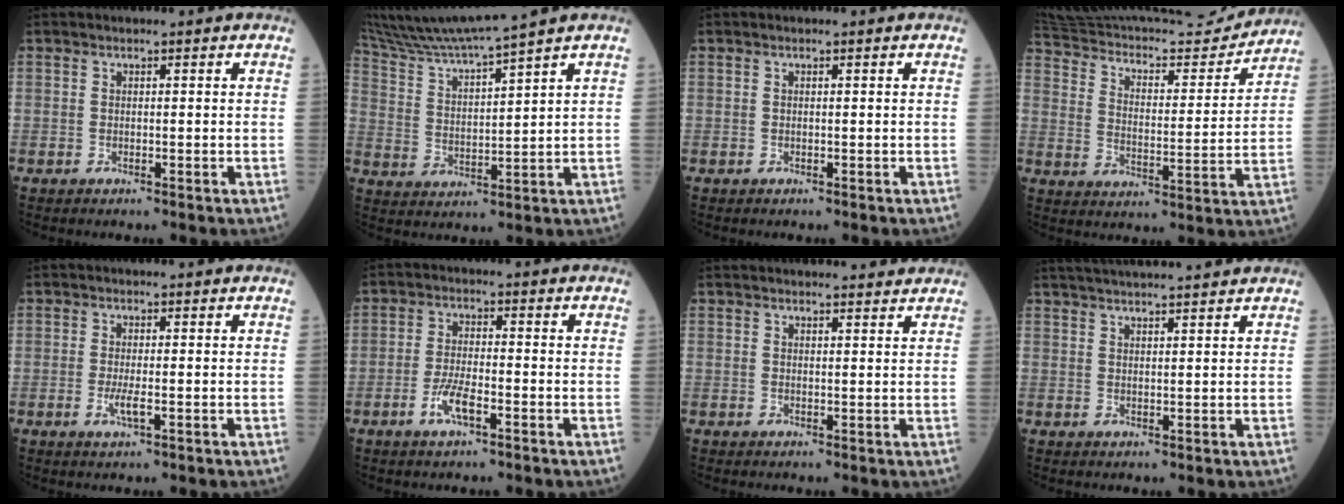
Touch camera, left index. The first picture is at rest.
{"total": 11.5, "force": [10.2, -2.0, 4.8], "torque": [-0.098, 0.008, 0.190]}
{"total": 0.0}
{"total": 23.2, "force": [22.0, 2.8, 6.8], "torque": [-0.122, -0.029, 0.319]}
{"total": 1.9, "force": [-0.1, 0.2, 1.8], "torque": [-0.038, -0.003, -0.001]}
{"total": 4.0, "force": [-2.0, 0.9, 3.4], "torque": [-0.075, -0.002, -0.040]}
{"total": 9.2, "force": [8.9, 1.3, 2.2], "torque": [-0.020, 0.019, 0.100]}
{"total": 13.2, "force": [12.3, 0.3, 5.0], "torque": [-0.091, 0.029, 0.178]}